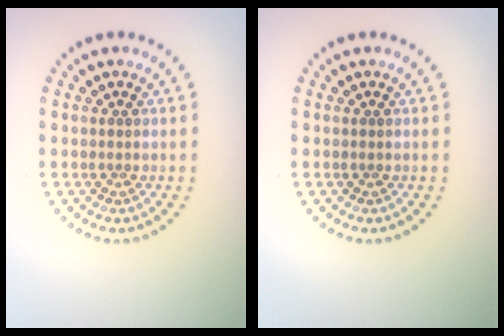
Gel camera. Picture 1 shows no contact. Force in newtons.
{"total": 0.0}